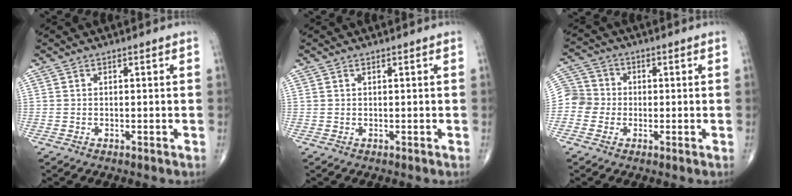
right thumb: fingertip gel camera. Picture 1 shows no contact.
{"total": 0.0}
{"total": 7.2, "force": [-0.9, 7.0, 1.4], "torque": [-0.011, 0.019, -0.025]}